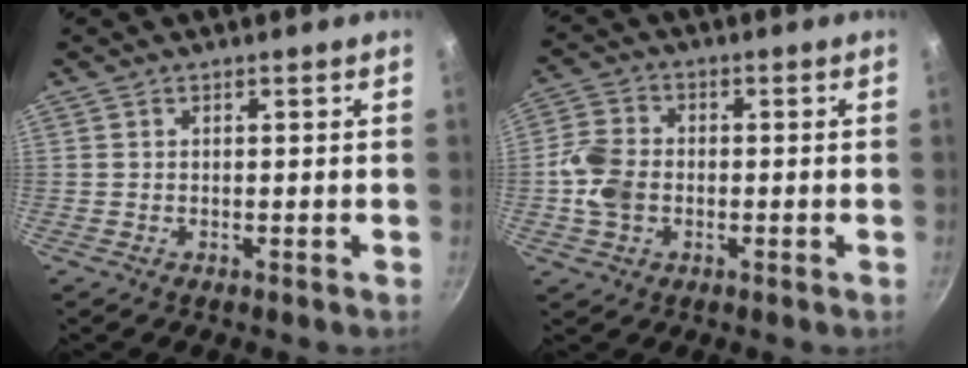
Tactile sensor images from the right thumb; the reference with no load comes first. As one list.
[{"total": 7.5, "force": [-1.3, 5.7, 4.7], "torque": [-0.086, 0.014, -0.035]}]